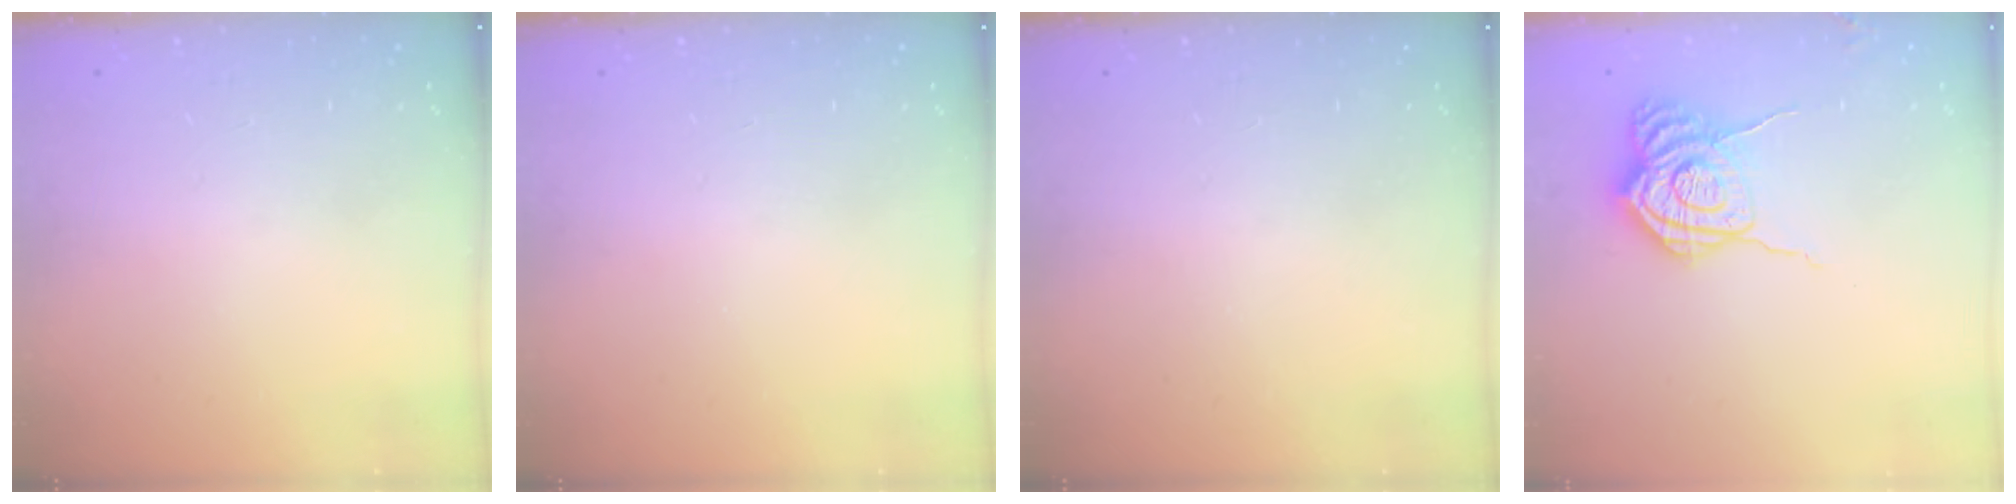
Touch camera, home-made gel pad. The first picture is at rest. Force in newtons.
{"total": 0.0}
{"total": 0.0}
{"total": 10.8, "press": 10.8, "slide": 0.9}